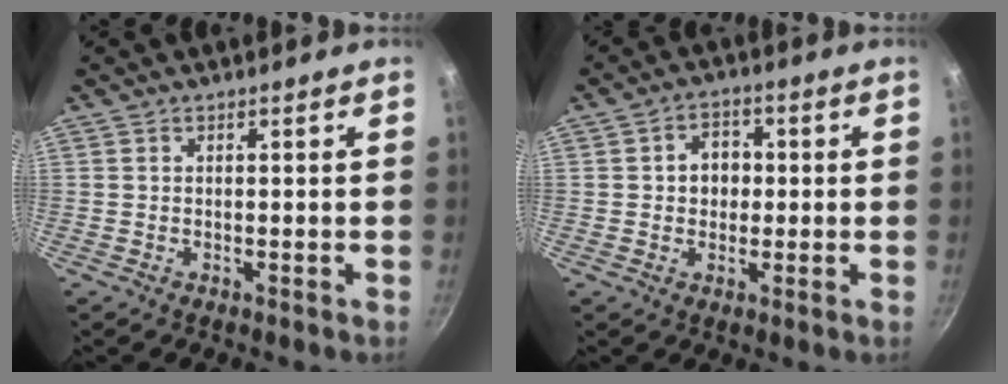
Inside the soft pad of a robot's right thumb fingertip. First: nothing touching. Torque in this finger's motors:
{"motor_torque": [0.02, 0.06, 0.06, -0.10, 0.08]}